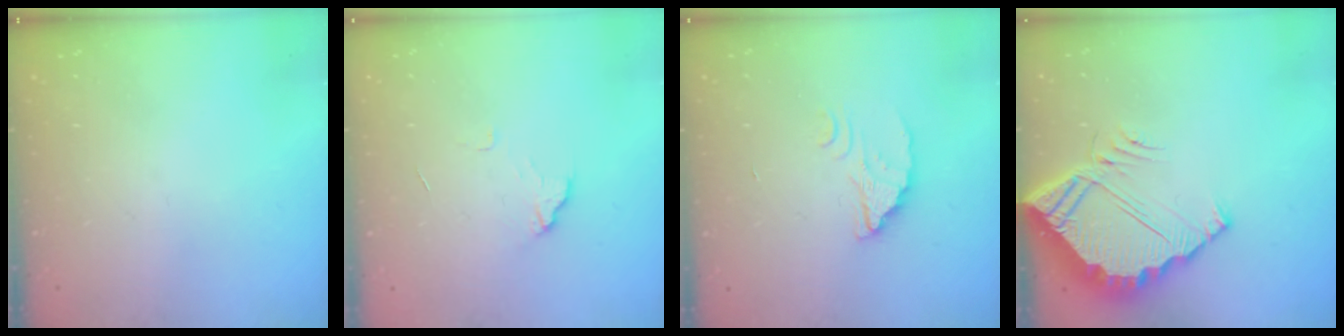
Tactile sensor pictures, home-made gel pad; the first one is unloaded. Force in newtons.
{"total": 4.4, "press": 4.4, "slide": 0.3}
{"total": 2.5, "press": 2.5, "slide": 0.1}
{"total": 7.5, "press": 7.5, "slide": 0.6}